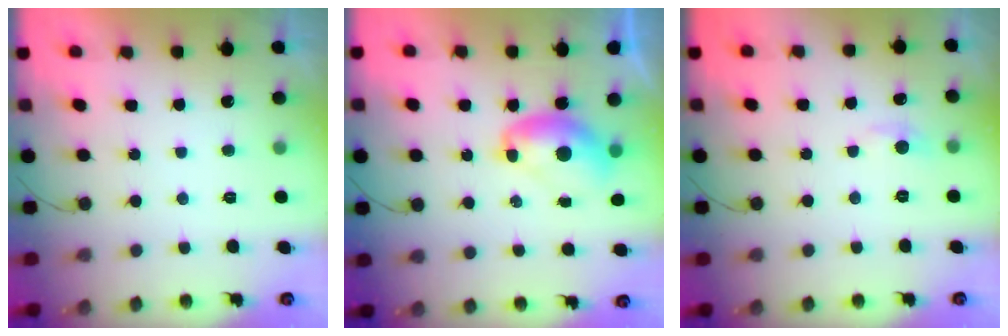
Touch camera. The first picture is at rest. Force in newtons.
{"total": 9.3, "press": 9.3, "slide": 1.1}
{"total": 5.0, "press": 4.9, "slide": 0.7}